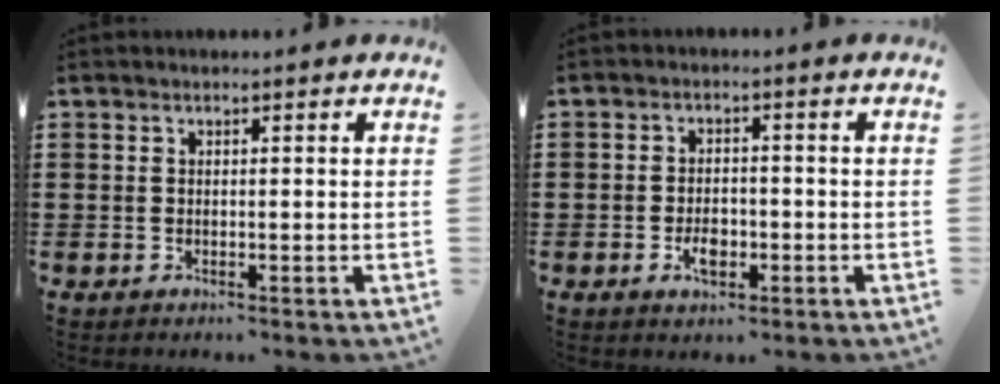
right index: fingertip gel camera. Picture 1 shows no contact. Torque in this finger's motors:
{"motor_torque": [-0.12, 1.97, 0.06, 0.03]}